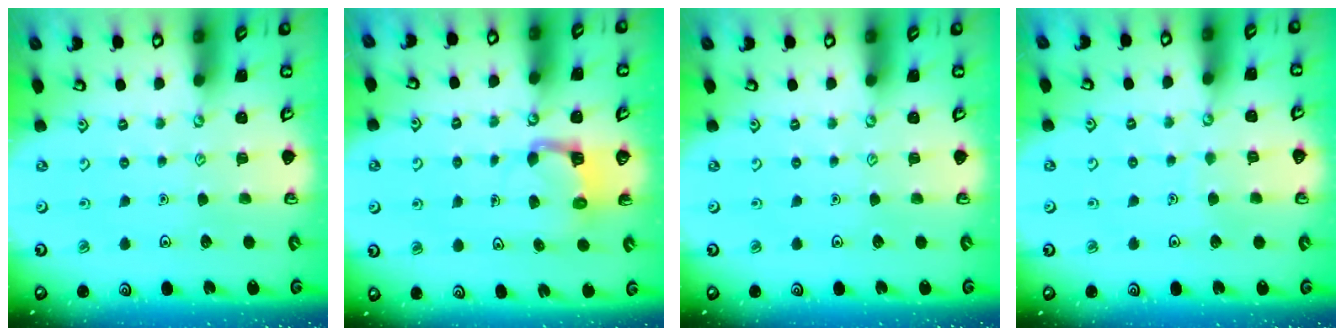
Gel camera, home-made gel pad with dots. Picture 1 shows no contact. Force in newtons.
{"total": 3.9, "press": 3.8, "slide": 0.3}
{"total": 0.0}
{"total": 2.8, "press": 2.8, "slide": 0.1}